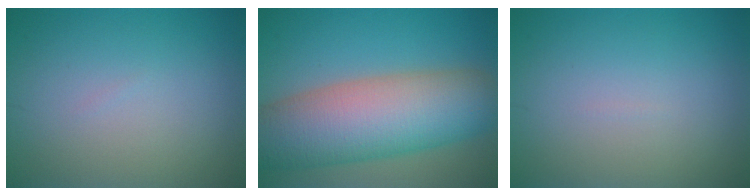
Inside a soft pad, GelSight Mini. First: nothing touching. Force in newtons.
{"total": 11.9, "press": 11.9, "slide": 0.8}
{"total": 0.0}